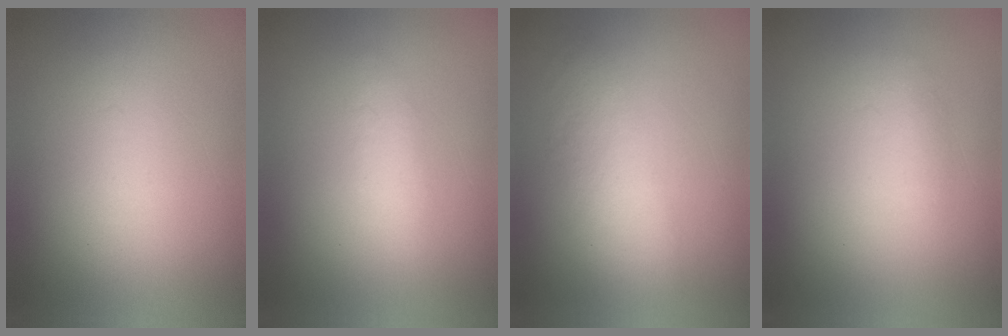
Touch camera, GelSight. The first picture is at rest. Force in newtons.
{"total": 1.9}
{"total": 3.0}
{"total": 1.2}